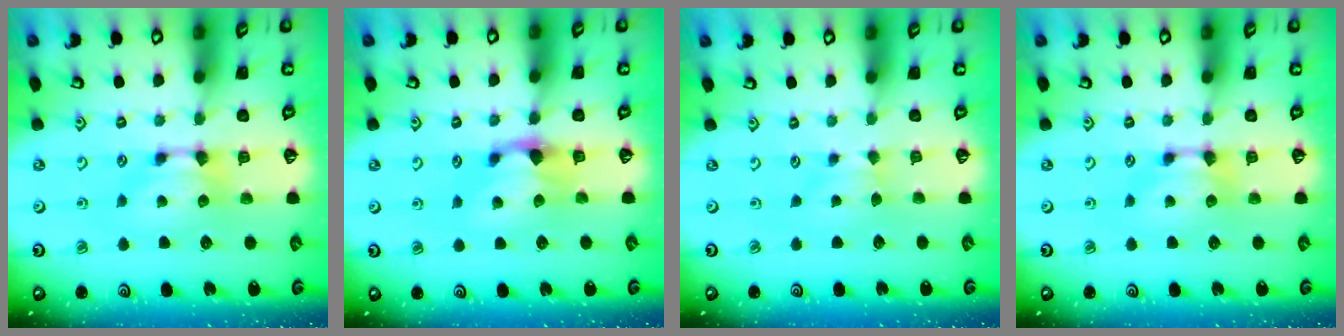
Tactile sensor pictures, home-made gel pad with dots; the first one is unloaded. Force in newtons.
{"total": 2.7, "press": 2.6, "slide": 0.8}
{"total": 2.3, "press": 2.2, "slide": 0.6}
{"total": 0.0}